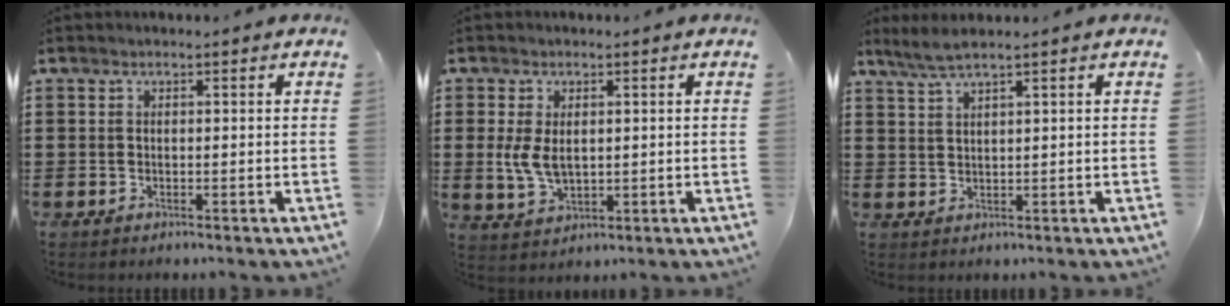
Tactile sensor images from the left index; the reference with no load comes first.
{"total": 5.1, "force": [0.4, 3.2, 4.0], "torque": [-0.102, 0.002, 0.002]}
{"total": 2.8, "force": [2.1, -0.1, 1.9], "torque": [-0.039, 0.002, 0.039]}